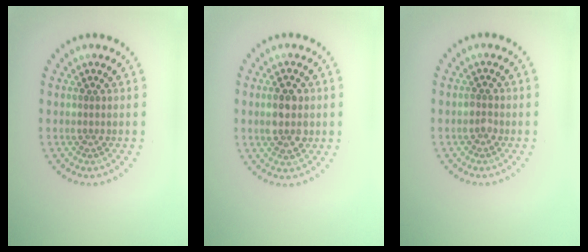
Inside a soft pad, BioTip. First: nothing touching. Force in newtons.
{"total": 2.9, "press": 2.9, "slide": 0.2}
{"total": 1.0, "press": 0.9, "slide": 0.1}